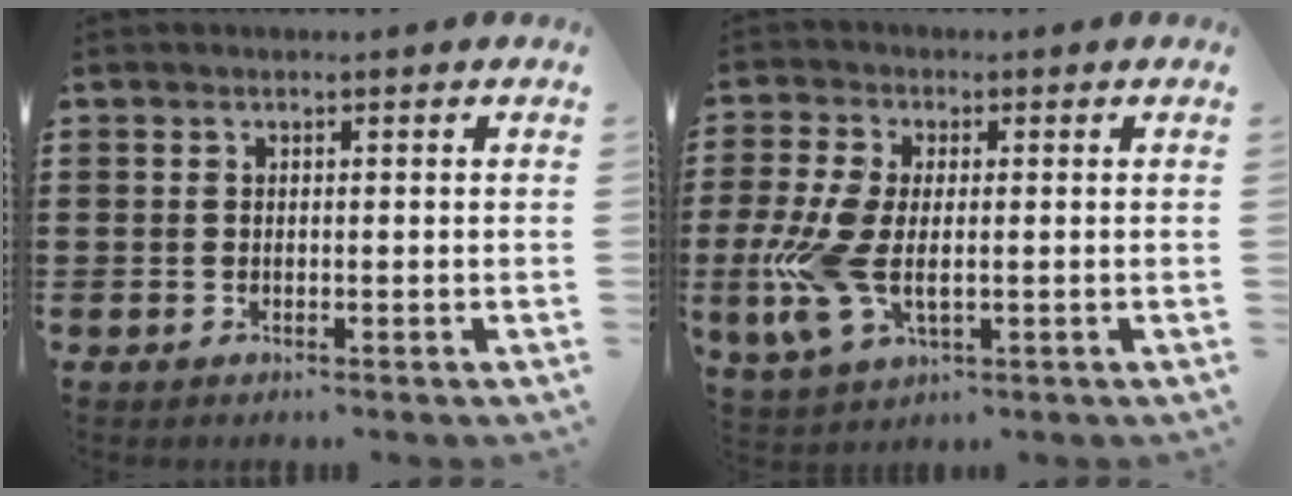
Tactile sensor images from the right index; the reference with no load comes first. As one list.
[{"total": 8.7, "force": [-1.1, 4.6, 7.3], "torque": [-0.183, -0.013, -0.023]}]